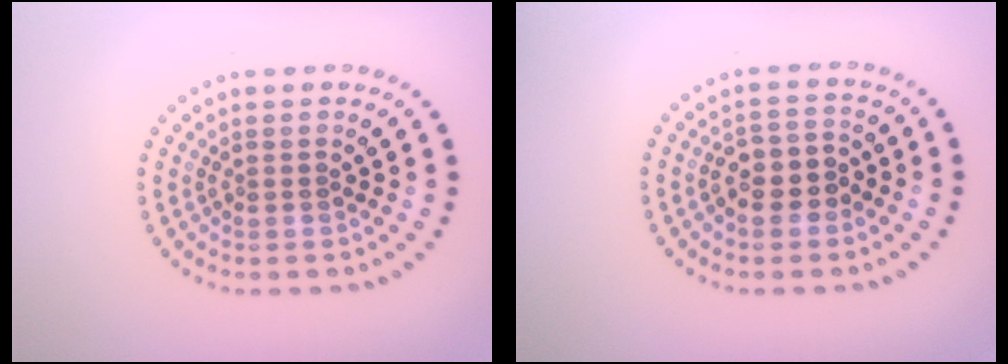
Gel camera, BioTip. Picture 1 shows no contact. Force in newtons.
{"total": 2.9, "press": 2.7, "slide": 1.0}